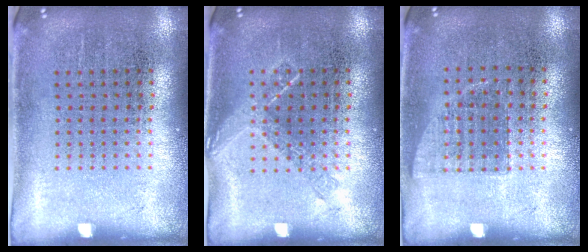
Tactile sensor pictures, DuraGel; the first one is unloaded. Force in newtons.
{"total": 0.8, "press": 0.8, "slide": 0.3}
{"total": 0.6, "press": 0.6, "slide": 0.2}